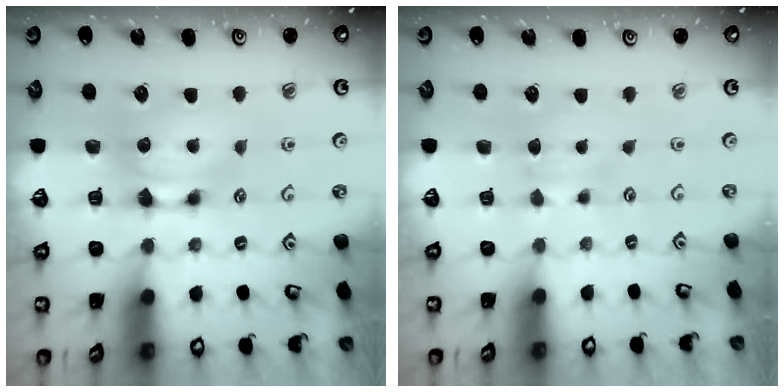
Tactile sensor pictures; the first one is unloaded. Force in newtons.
{"total": 2.6, "press": 2.6, "slide": 0.4}